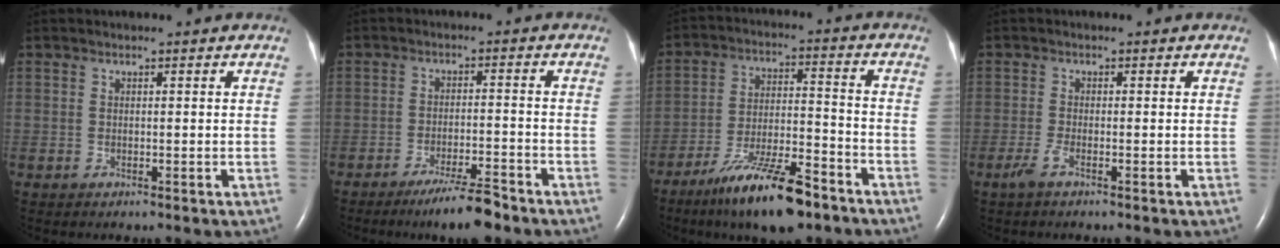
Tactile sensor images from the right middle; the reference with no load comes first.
{"total": 6.3, "force": [-4.9, 0.2, 3.8], "torque": [-0.069, -0.013, -0.086]}
{"total": 13.9, "force": [-9.7, 2.6, 9.5], "torque": [-0.173, -0.013, -0.167]}
{"total": 1.7, "force": [-1.1, 0.0, 1.3], "torque": [-0.038, -0.005, -0.029]}